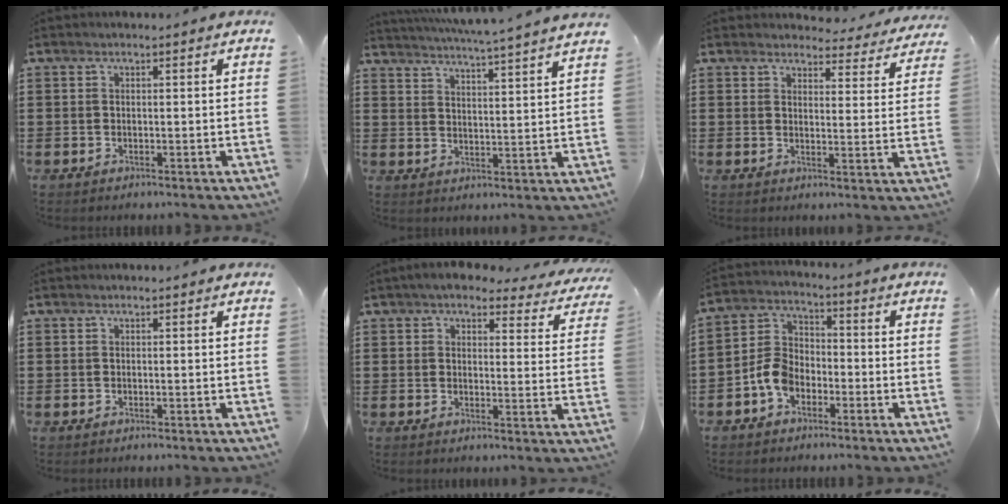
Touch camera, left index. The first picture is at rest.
{"total": 4.3, "force": [4.0, -1.1, 0.9], "torque": [-0.034, -0.032, 0.065]}
{"total": 3.8, "force": [3.7, 0.7, 0.5], "torque": [-0.021, -0.023, 0.063]}
{"total": 0.0}
{"total": 4.5, "force": [3.9, 1.0, 1.8], "torque": [-0.045, -0.019, 0.067]}
{"total": 6.3, "force": [-3.4, 4.1, 3.3], "torque": [-0.094, 0.009, -0.074]}